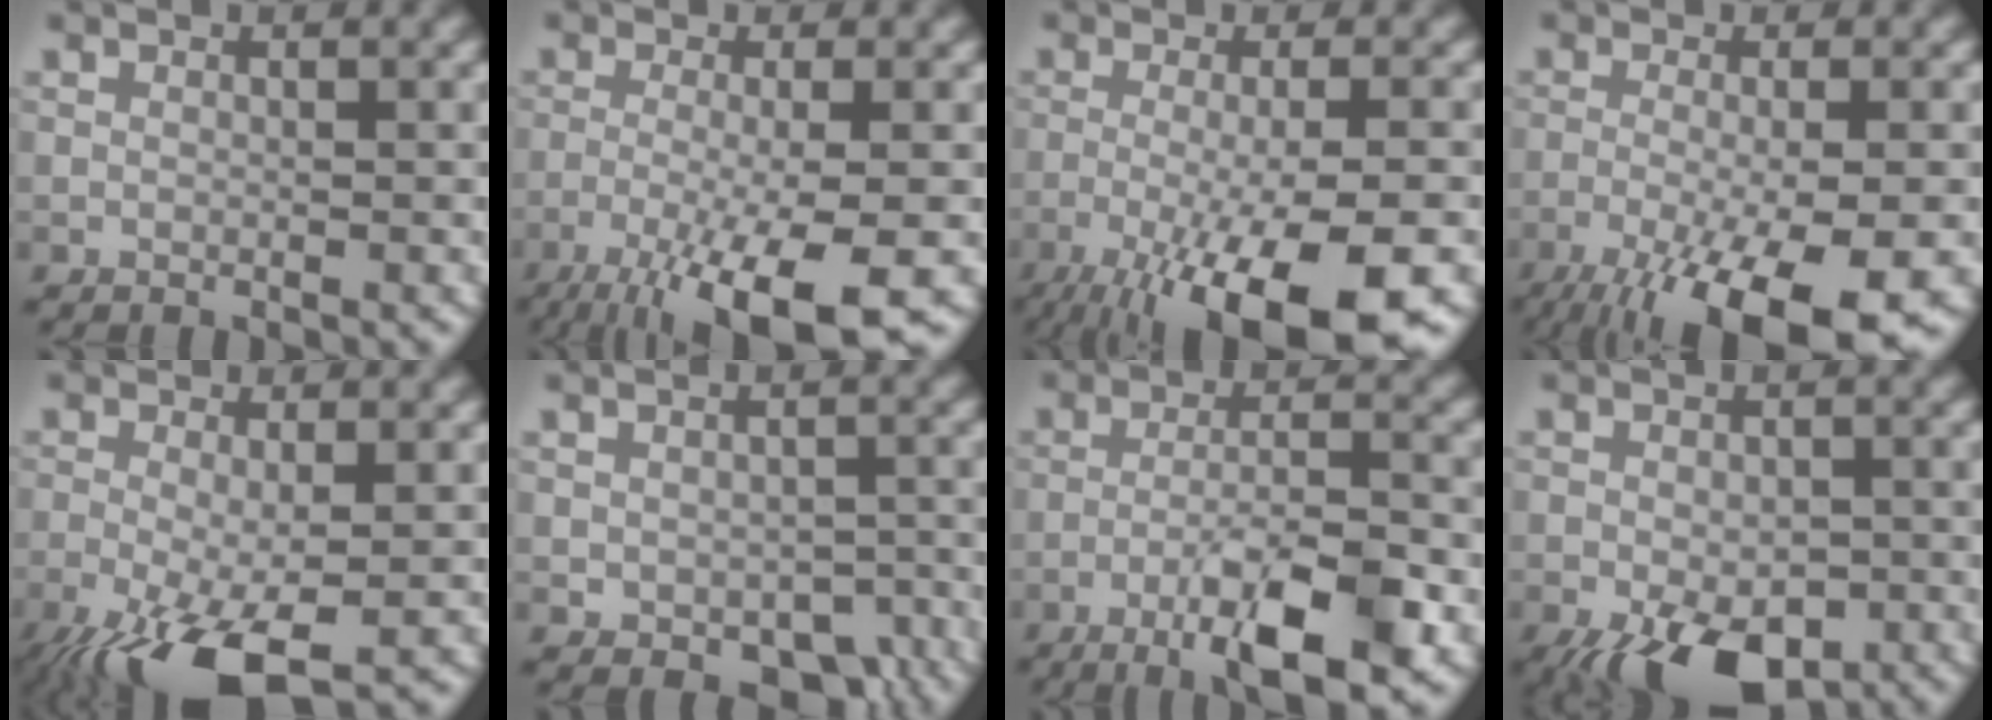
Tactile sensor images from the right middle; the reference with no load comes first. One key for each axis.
{"total": 9.2, "fx": -5.0, "fy": 2.2, "fz": 7.4, "tx": -0.121, "ty": -0.012, "tz": -0.090}
{"total": 11.6, "fx": -6.0, "fy": 2.8, "fz": 9.5, "tx": -0.150, "ty": -0.011, "tz": -0.098}
{"total": 11.4, "fx": -6.3, "fy": 3.1, "fz": 9.0, "tx": -0.153, "ty": -0.019, "tz": -0.101}
{"total": 8.2, "fx": -4.1, "fy": 2.6, "fz": 6.5, "tx": -0.138, "ty": -0.022, "tz": -0.072}
{"total": 4.9, "fx": -2.2, "fy": 3.2, "fz": 3.1, "tx": -0.034, "ty": -0.014, "tz": -0.023}
{"total": 8.3, "fx": -4.3, "fy": 1.8, "fz": 6.8, "tx": -0.118, "ty": 0.007, "tz": -0.075}
{"total": 8.7, "fx": -4.8, "fy": 4.1, "fz": 6.0, "tx": -0.106, "ty": -0.022, "tz": -0.070}